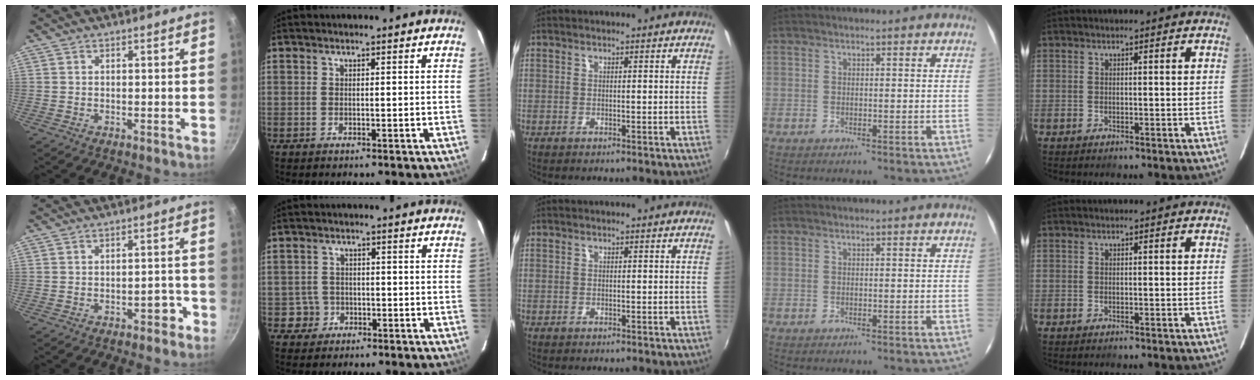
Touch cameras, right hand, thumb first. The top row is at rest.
{"thumb": {"total": 3.2, "force": [-1.8, 1.7, 2.0], "torque": [-0.005, 0.025, -0.019]}, "index": {"total": 3.4, "force": [-1.2, 3.2, -0.3], "torque": [0.007, 0.020, -0.018]}}